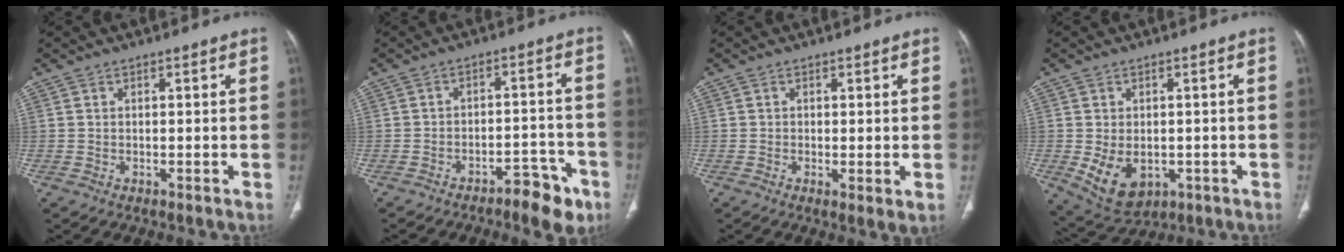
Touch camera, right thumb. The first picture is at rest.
{"total": 8.3, "force": [-5.5, 3.4, 5.2], "torque": [-0.047, 0.043, -0.075]}
{"total": 2.3, "force": [-0.3, 0.6, 2.2], "torque": [-0.041, -0.012, -0.008]}
{"total": 8.5, "force": [-1.8, 5.9, 5.9], "torque": [-0.088, -0.005, -0.008]}